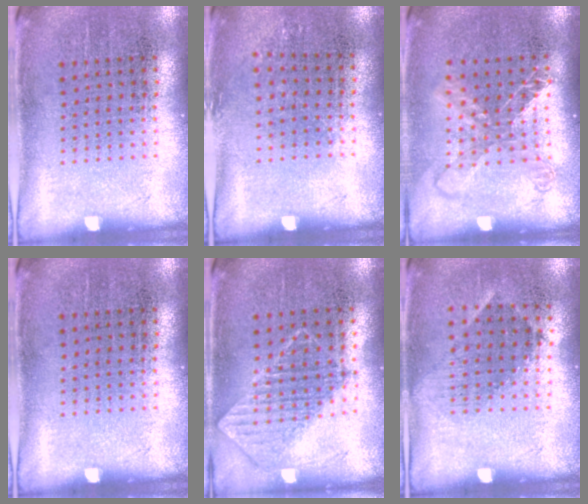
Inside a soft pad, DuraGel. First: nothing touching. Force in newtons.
{"total": 0.9, "press": 0.6, "slide": 0.6}
{"total": 1.5, "press": 1.3, "slide": 0.8}
{"total": 0.0}
{"total": 0.8, "press": 0.8, "slide": 0.1}
{"total": 0.9, "press": 0.7, "slide": 0.5}